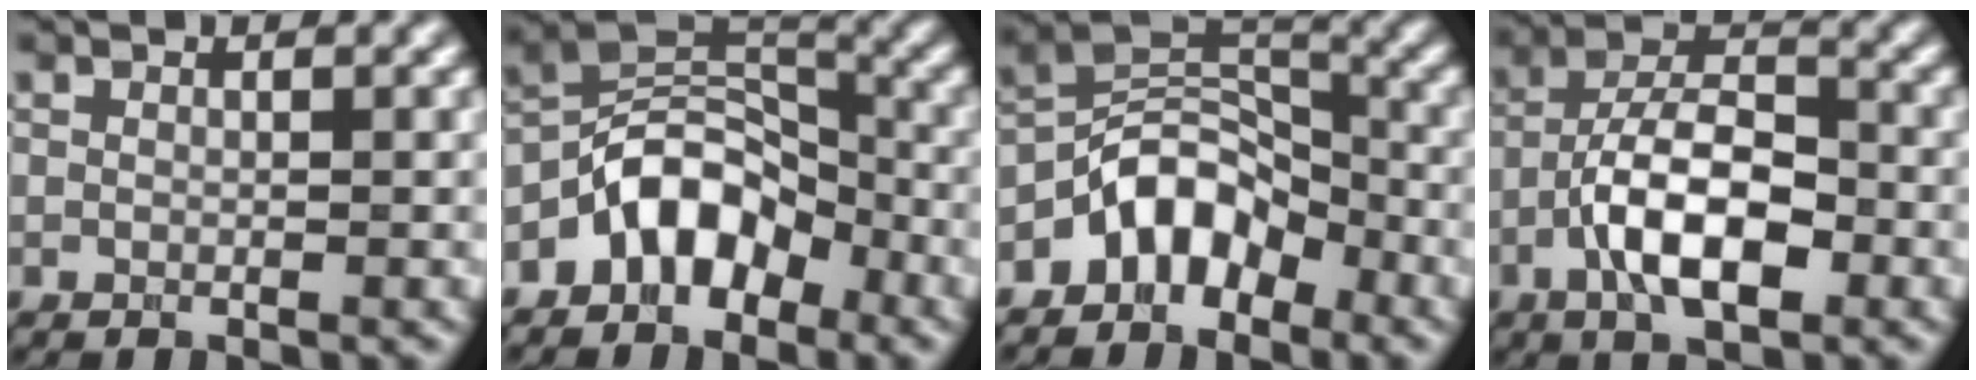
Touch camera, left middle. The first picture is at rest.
{"total": 6.1, "force": [-3.6, 3.6, 3.4], "torque": [-0.039, 0.015, -0.075]}
{"total": 5.5, "force": [-3.6, 3.1, 2.8], "torque": [-0.030, 0.015, -0.074]}
{"total": 7.5, "force": [-2.9, 3.1, 6.2], "torque": [-0.106, 0.011, -0.058]}